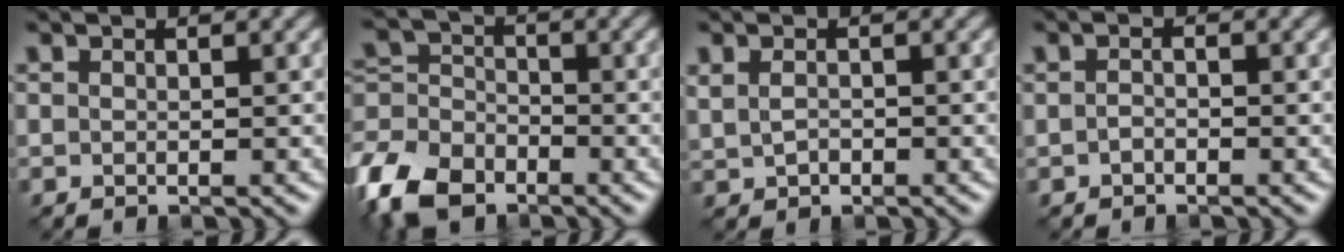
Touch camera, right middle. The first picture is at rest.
{"total": 8.1, "force": [-5.3, 4.7, 3.8], "torque": [-0.089, -0.009, -0.112]}
{"total": 1.1, "force": [0.0, 0.7, 0.8], "torque": [-0.023, 0.002, 0.005]}
{"total": 0.7, "force": [-0.4, 0.3, 0.5], "torque": [-0.016, 0.004, -0.009]}